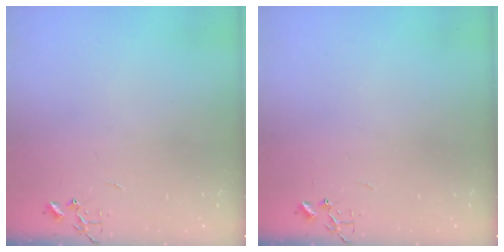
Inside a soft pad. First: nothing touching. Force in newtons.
{"total": 0.0}